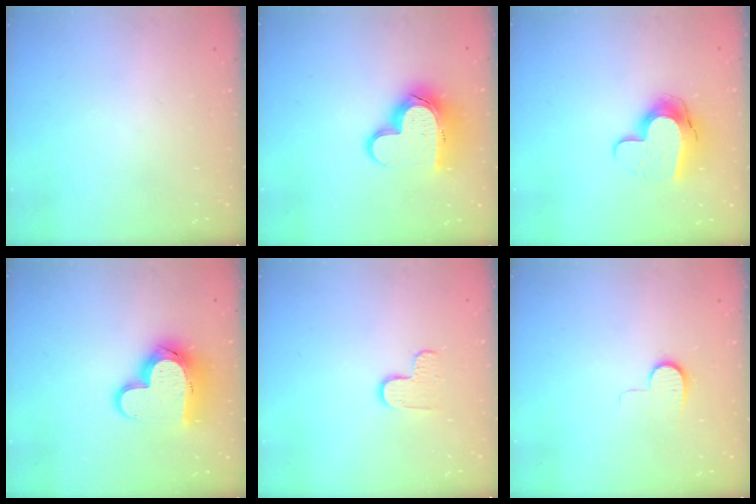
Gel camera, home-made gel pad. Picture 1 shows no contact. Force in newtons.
{"total": 14.5, "press": 14.4, "slide": 1.1}
{"total": 11.6, "press": 11.5, "slide": 0.9}
{"total": 14.8, "press": 14.7, "slide": 1.3}
{"total": 5.7, "press": 5.7, "slide": 0.4}
{"total": 7.1, "press": 7.1, "slide": 0.7}